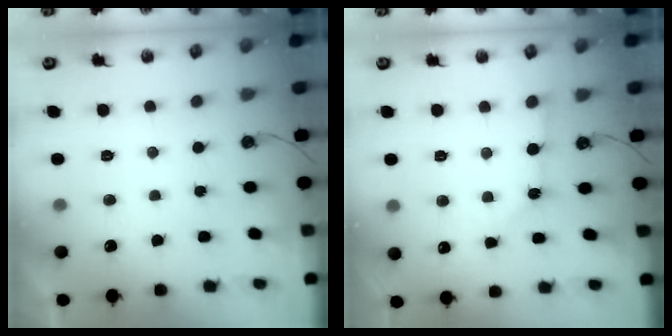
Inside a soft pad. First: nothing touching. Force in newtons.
{"total": 2.1, "press": 2.1, "slide": 0.3}